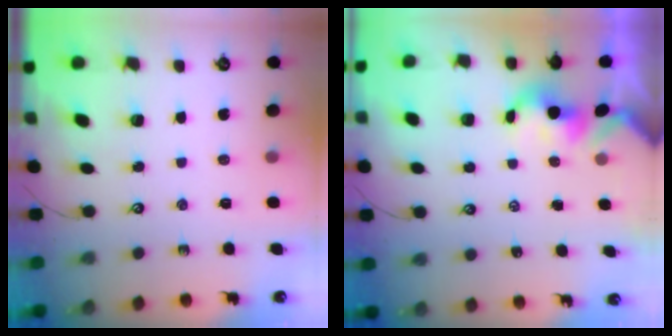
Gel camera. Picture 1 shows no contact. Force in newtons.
{"total": 1.5, "press": 1.5, "slide": 0.3}